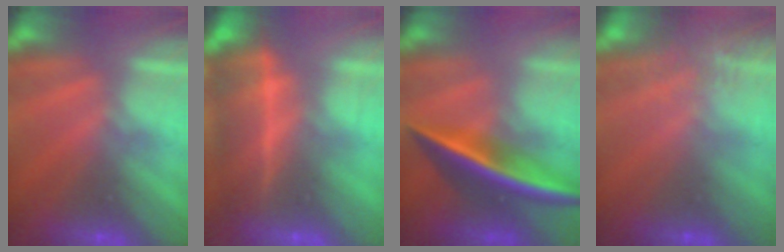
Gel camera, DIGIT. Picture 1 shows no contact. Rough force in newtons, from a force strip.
{"total": 7.0}
{"total": 2.5}
{"total": 7.6}